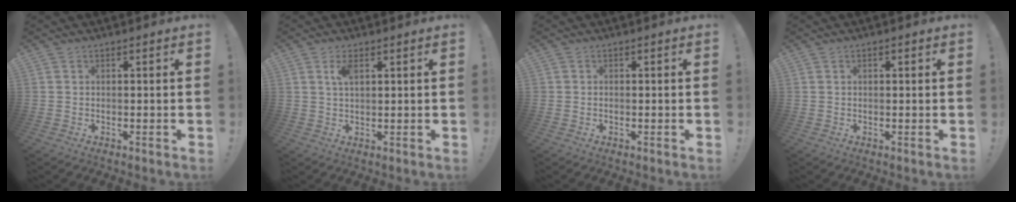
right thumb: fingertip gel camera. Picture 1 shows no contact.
{"total": 3.5, "force": [1.5, 1.6, 2.7], "torque": [-0.047, 0.000, 0.024]}
{"total": 0.7, "force": [-0.2, 0.6, 0.0], "torque": [0.001, 0.004, -0.003]}
{"total": 0.6, "force": [0.0, 0.4, 0.4], "torque": [-0.008, 0.004, -0.001]}